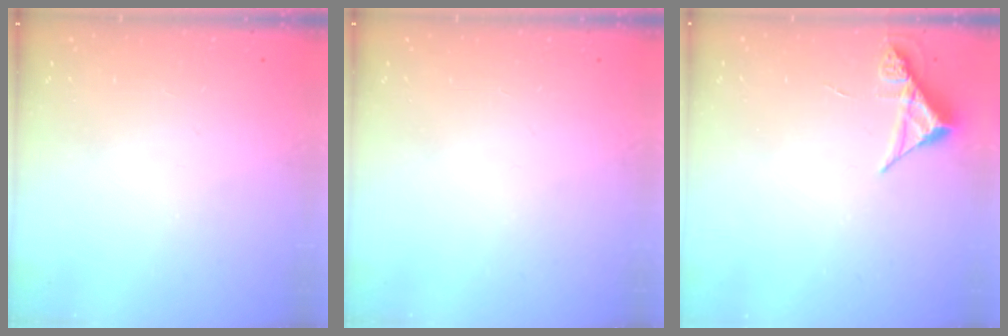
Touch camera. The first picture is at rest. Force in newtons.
{"total": 0.0}
{"total": 4.9, "press": 4.9, "slide": 0.4}